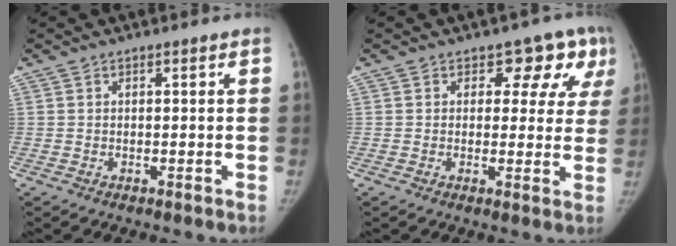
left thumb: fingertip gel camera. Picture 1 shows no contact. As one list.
[{"total": 8.1, "force": [4.1, 5.4, 4.6], "torque": [-0.008, -0.012, 0.037]}]